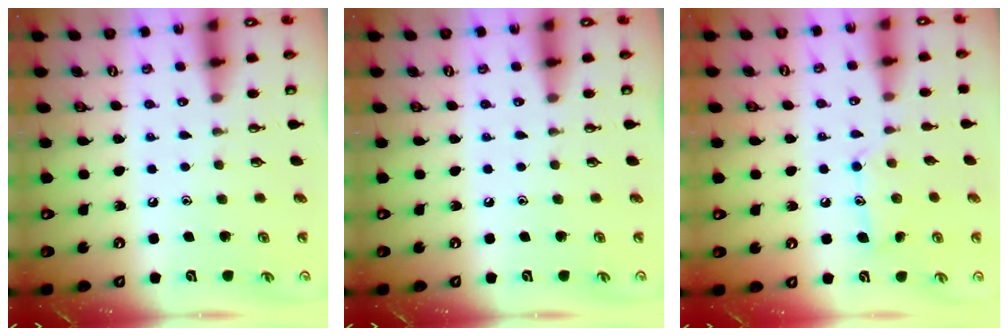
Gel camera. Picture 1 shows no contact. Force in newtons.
{"total": 0.0}
{"total": 9.6, "press": 9.6, "slide": 0.5}